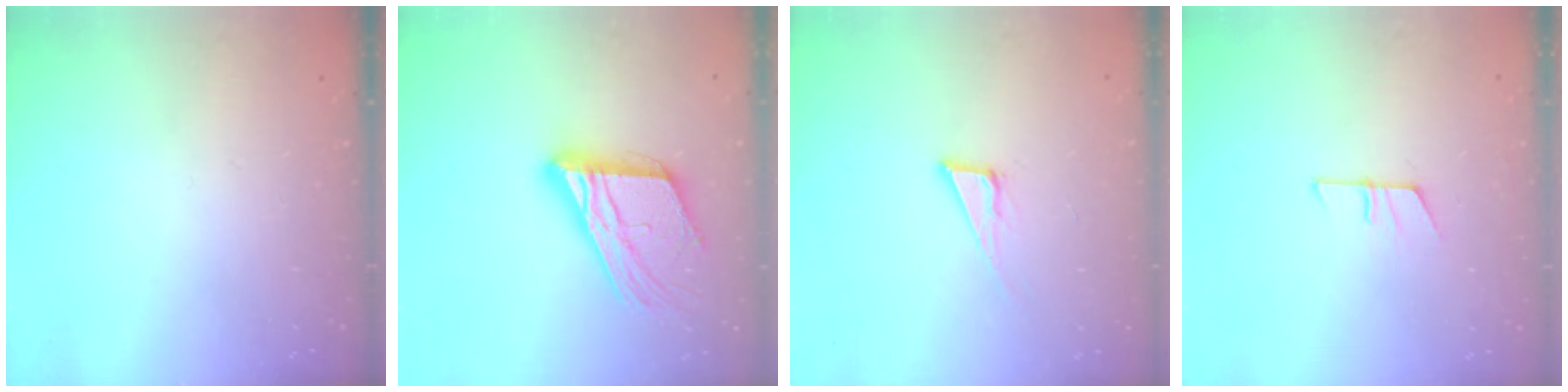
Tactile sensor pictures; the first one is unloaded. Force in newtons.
{"total": 19.6, "press": 19.4, "slide": 2.8}
{"total": 7.4, "press": 6.9, "slide": 2.6}
{"total": 7.8, "press": 7.8, "slide": 0.4}